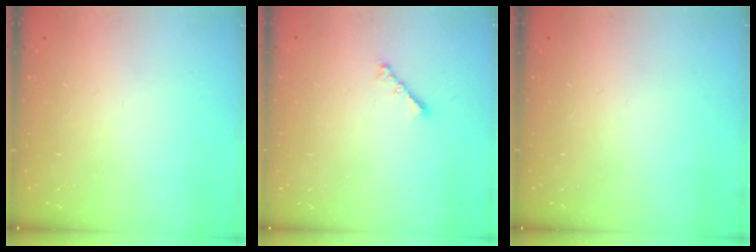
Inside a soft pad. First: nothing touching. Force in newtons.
{"total": 3.0, "press": 3.0, "slide": 0.5}
{"total": 0.0}